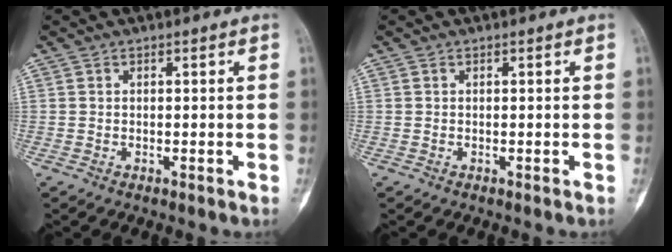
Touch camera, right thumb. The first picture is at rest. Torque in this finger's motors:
{"motor_torque": [0.02, 0.02, 0.01, 0.00, 0.02]}